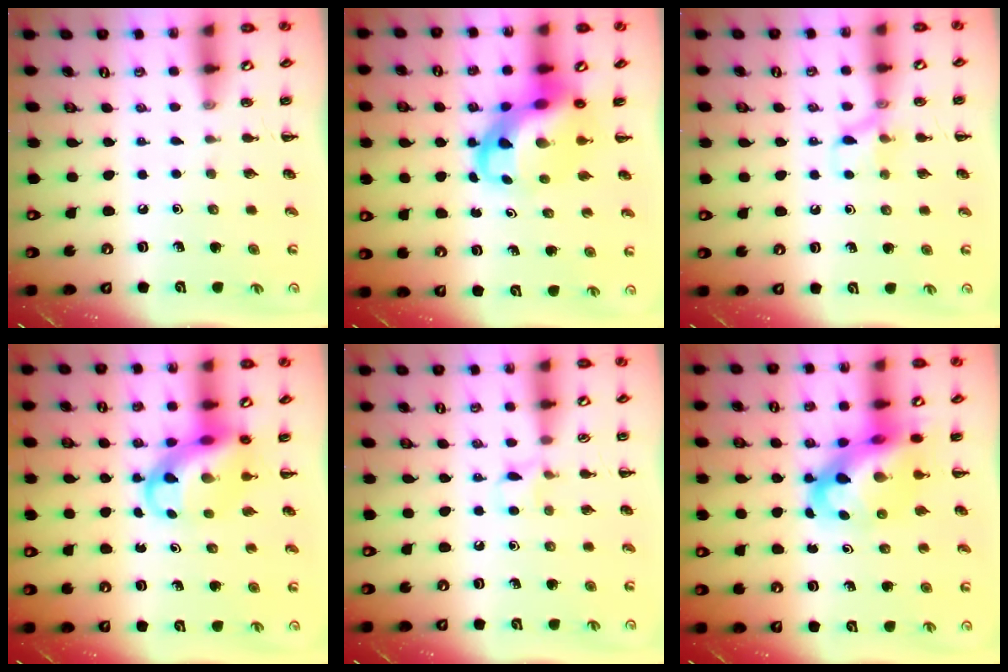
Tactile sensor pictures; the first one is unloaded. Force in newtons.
{"total": 8.4, "press": 8.1, "slide": 2.3}
{"total": 8.0, "press": 7.9, "slide": 1.1}
{"total": 9.9, "press": 9.5, "slide": 2.8}
{"total": 6.2, "press": 5.9, "slide": 1.9}
{"total": 10.1, "press": 9.8, "slide": 2.5}